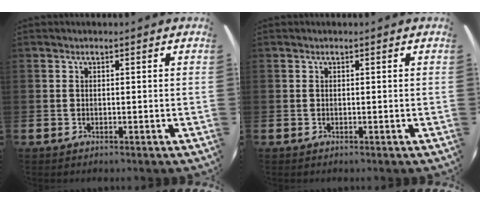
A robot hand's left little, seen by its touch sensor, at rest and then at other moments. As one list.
[{"total": 0.0}]